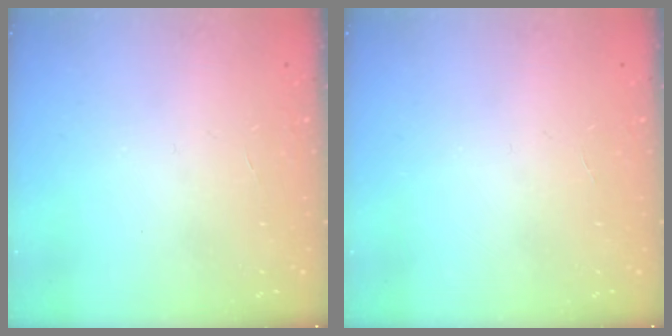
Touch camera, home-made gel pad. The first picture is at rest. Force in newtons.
{"total": 0.0}